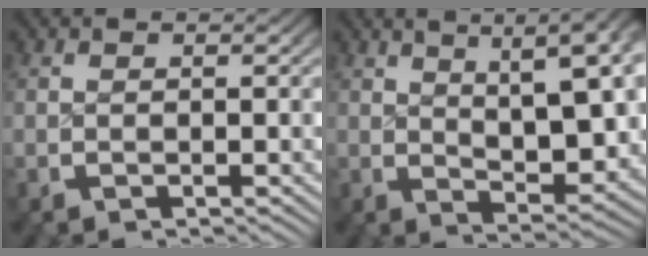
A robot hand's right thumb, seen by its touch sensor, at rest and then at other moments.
{"total": 10.3, "force": [4.0, 4.7, 8.2], "torque": [-0.088, 0.014, 0.051]}